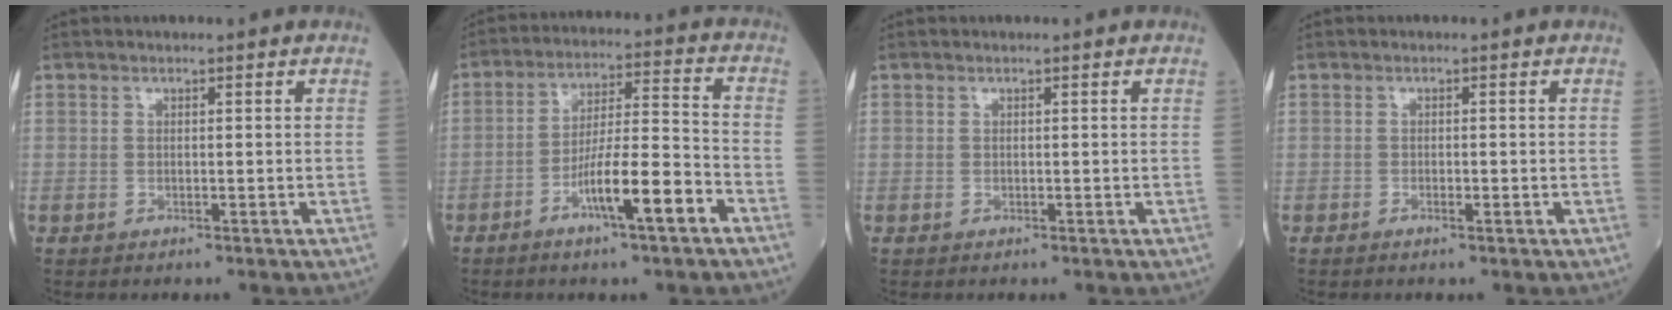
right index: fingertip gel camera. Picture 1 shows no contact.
{"total": 10.9, "force": [-5.3, 0.8, 9.5], "torque": [-0.166, 0.004, -0.092]}
{"total": 0.0}
{"total": 1.1, "force": [-0.4, 0.3, 1.0], "torque": [-0.019, -0.002, -0.006]}